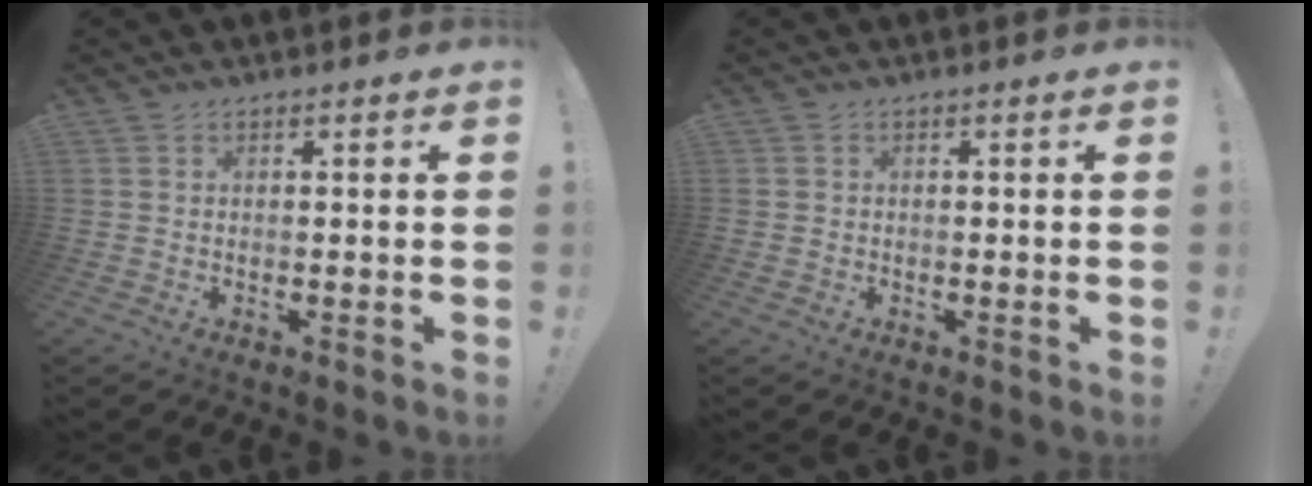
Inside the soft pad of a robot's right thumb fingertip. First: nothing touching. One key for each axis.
{"total": 1.0, "fx": -0.3, "fy": 1.0, "fz": 0.0, "tx": 0.001, "ty": 0.002, "tz": -0.005}